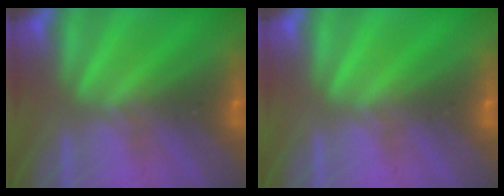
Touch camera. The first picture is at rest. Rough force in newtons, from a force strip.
{"total": 0.0}